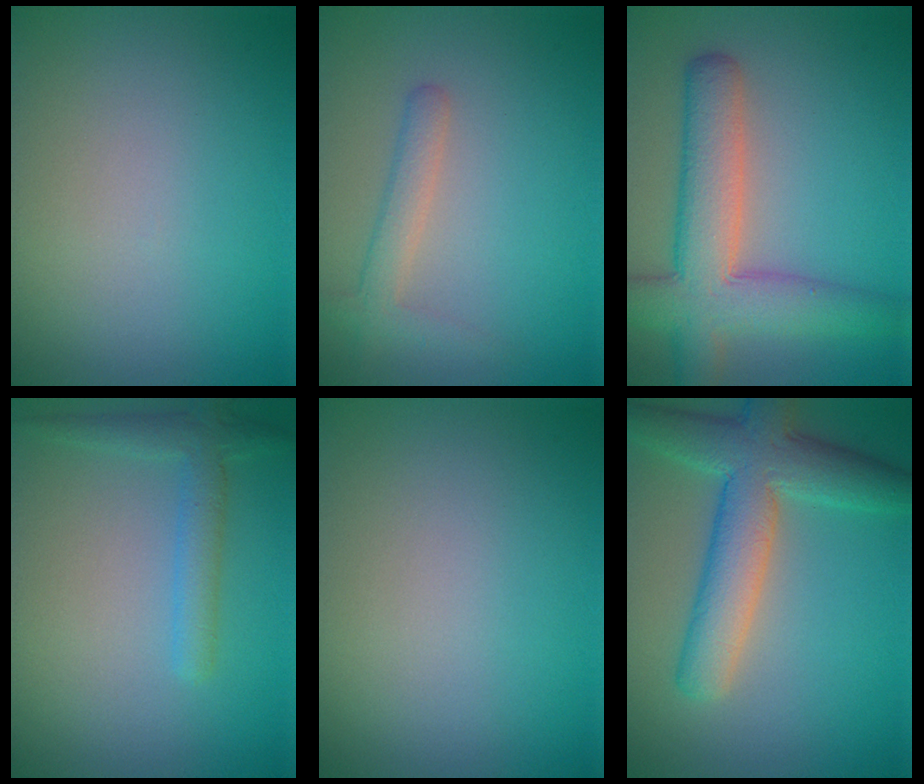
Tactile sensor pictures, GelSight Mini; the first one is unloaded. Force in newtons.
{"total": 2.2, "press": 2.2, "slide": 0.2}
{"total": 7.3, "press": 7.3, "slide": 0.4}
{"total": 1.7, "press": 1.7, "slide": 0.1}
{"total": 0.0}
{"total": 7.1, "press": 7.1, "slide": 0.5}